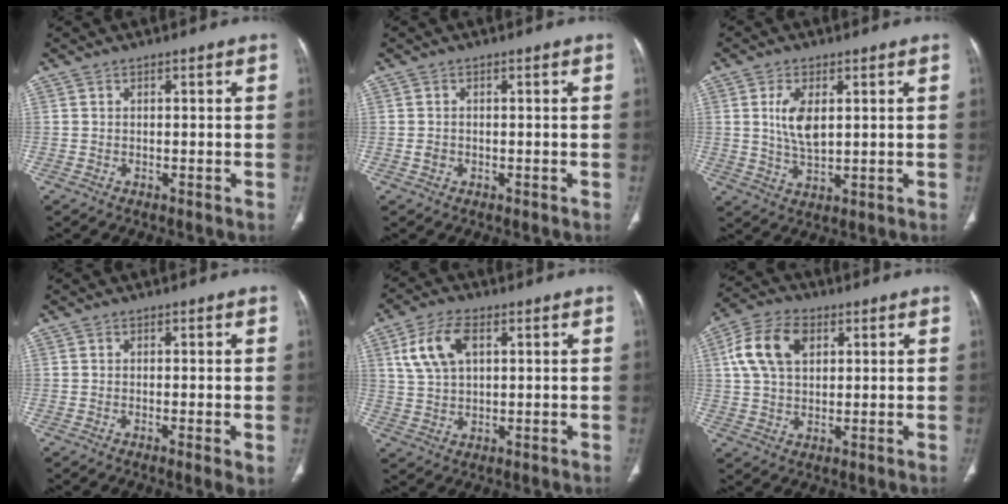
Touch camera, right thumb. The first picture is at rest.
{"total": 0.9, "force": [-0.3, 0.8, 0.5], "torque": [-0.007, 0.002, -0.005]}
{"total": 6.7, "force": [1.6, 3.5, 5.5], "torque": [-0.104, -0.009, 0.034]}
{"total": 2.3, "force": [-0.4, 0.2, 2.3], "torque": [-0.045, -0.012, -0.010]}
{"total": 8.8, "force": [3.1, 4.8, 6.6], "torque": [-0.131, 0.003, 0.061]}
{"total": 11.0, "force": [3.5, 7.1, 7.6], "torque": [-0.139, 0.009, 0.059]}